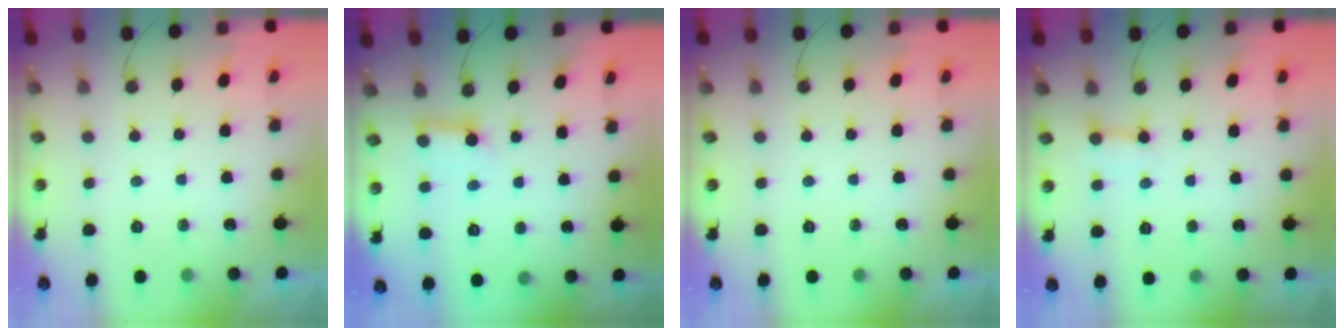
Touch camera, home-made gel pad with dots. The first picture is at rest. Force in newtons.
{"total": 4.0, "press": 3.9, "slide": 0.4}
{"total": 0.0}
{"total": 2.5, "press": 2.5, "slide": 0.4}